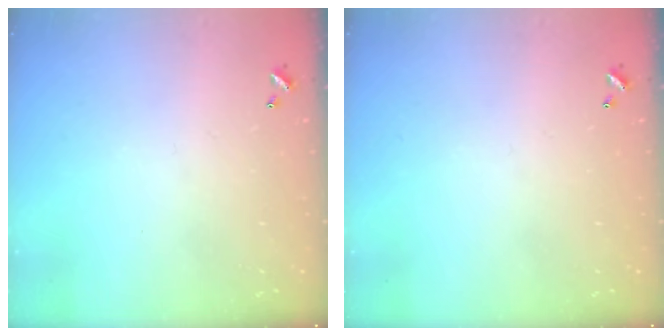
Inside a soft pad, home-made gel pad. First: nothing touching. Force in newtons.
{"total": 0.0}